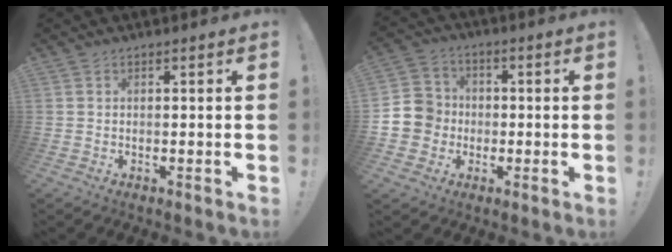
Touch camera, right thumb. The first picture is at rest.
{"total": 8.5, "force": [-1.7, 8.2, 1.7], "torque": [-0.018, 0.016, -0.027]}